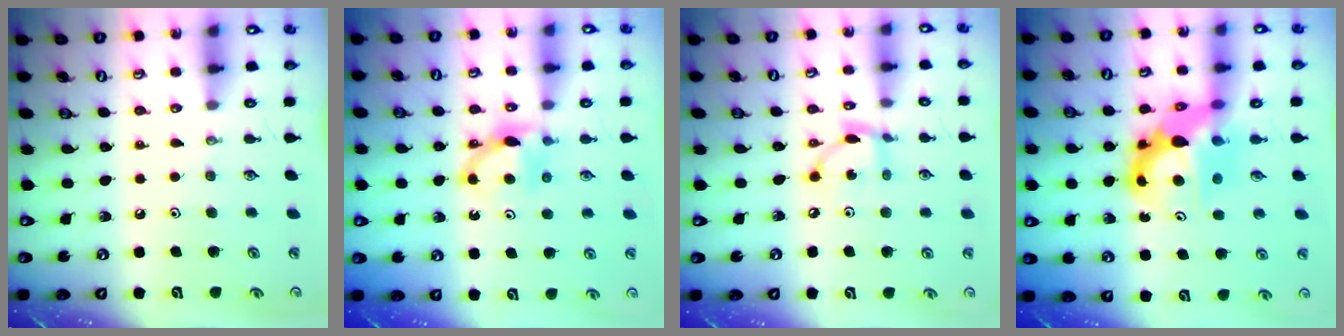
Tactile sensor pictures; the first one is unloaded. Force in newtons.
{"total": 8.1, "press": 8.1, "slide": 0.1}
{"total": 6.4, "press": 6.4, "slide": 0.2}
{"total": 10.5, "press": 10.4, "slide": 0.8}